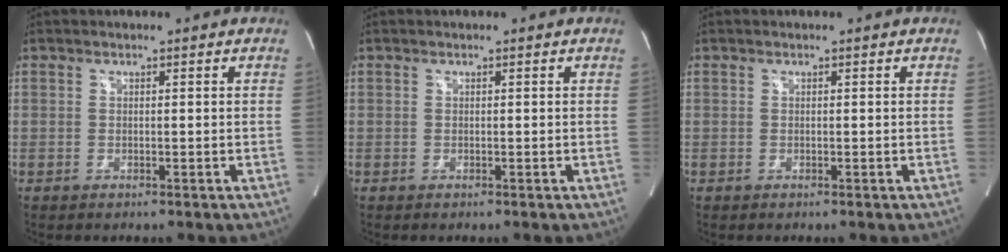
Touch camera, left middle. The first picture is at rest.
{"total": 0.0}
{"total": 0.0}